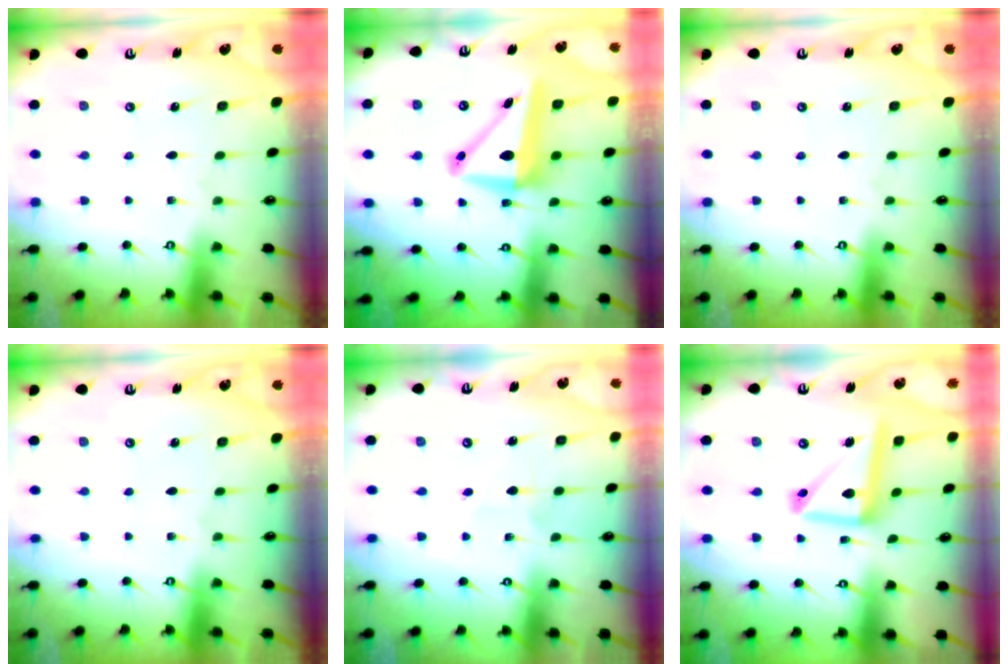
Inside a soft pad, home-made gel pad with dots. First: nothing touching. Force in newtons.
{"total": 10.1, "press": 9.9, "slide": 1.9}
{"total": 0.0}
{"total": 0.0}
{"total": 3.7, "press": 3.6, "slide": 0.5}
{"total": 13.6, "press": 13.5, "slide": 1.5}